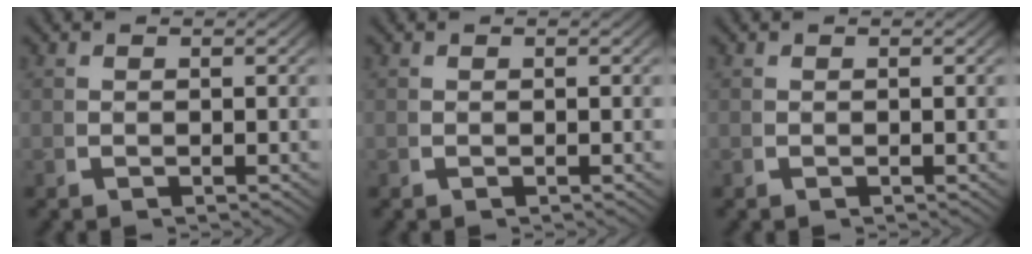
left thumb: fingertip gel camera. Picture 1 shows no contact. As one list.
[{"total": 0.0}, {"total": 0.0}]